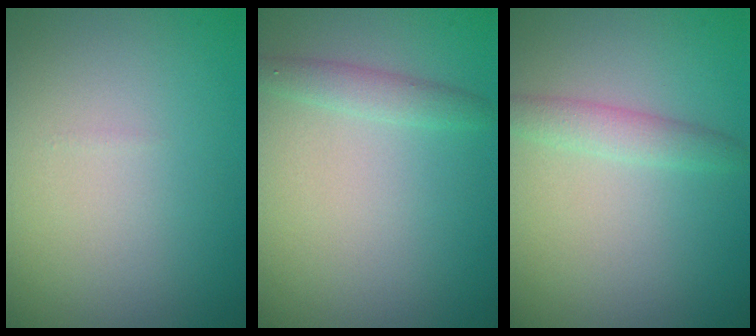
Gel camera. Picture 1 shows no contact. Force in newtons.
{"total": 1.6, "press": 1.6, "slide": 0.0}
{"total": 1.9, "press": 1.9, "slide": 0.1}